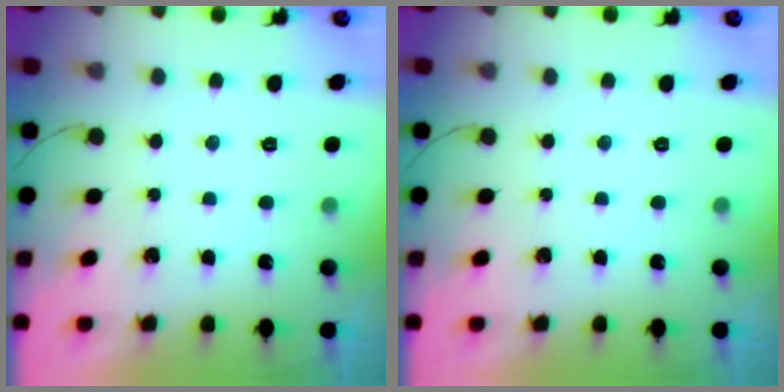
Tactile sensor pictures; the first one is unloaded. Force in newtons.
{"total": 0.0}